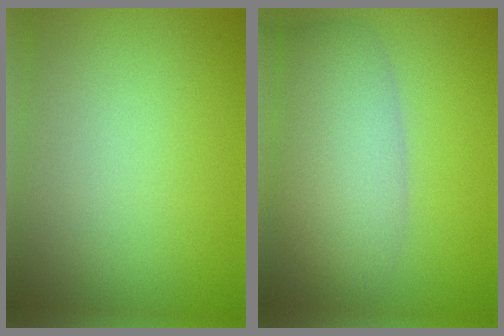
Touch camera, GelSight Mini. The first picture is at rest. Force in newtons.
{"total": 7.6, "press": 7.6, "slide": 0.3}